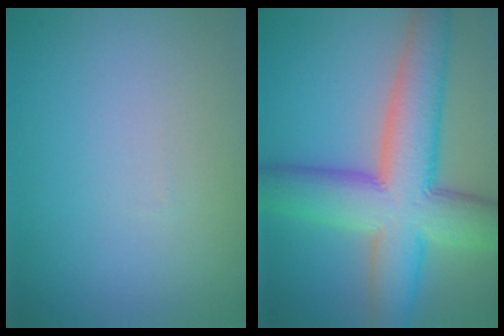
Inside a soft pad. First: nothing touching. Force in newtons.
{"total": 11.1, "press": 11.1, "slide": 0.7}